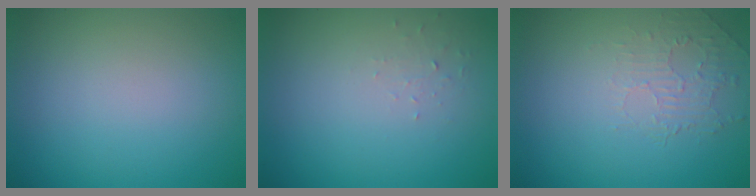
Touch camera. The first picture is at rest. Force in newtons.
{"total": 0.6, "press": 0.3, "slide": 0.6}
{"total": 2.0, "press": 0.6, "slide": 1.9}